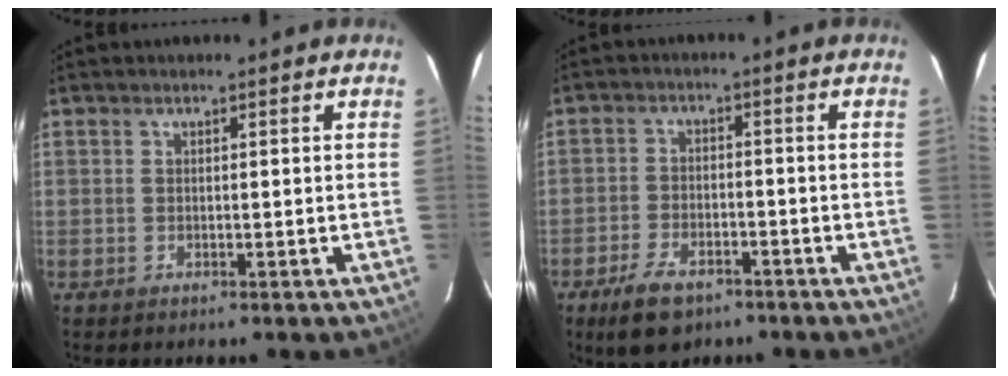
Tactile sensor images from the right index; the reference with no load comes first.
{"total": 8.3, "force": [-5.6, 4.1, 4.5], "torque": [-0.114, -0.004, -0.094]}